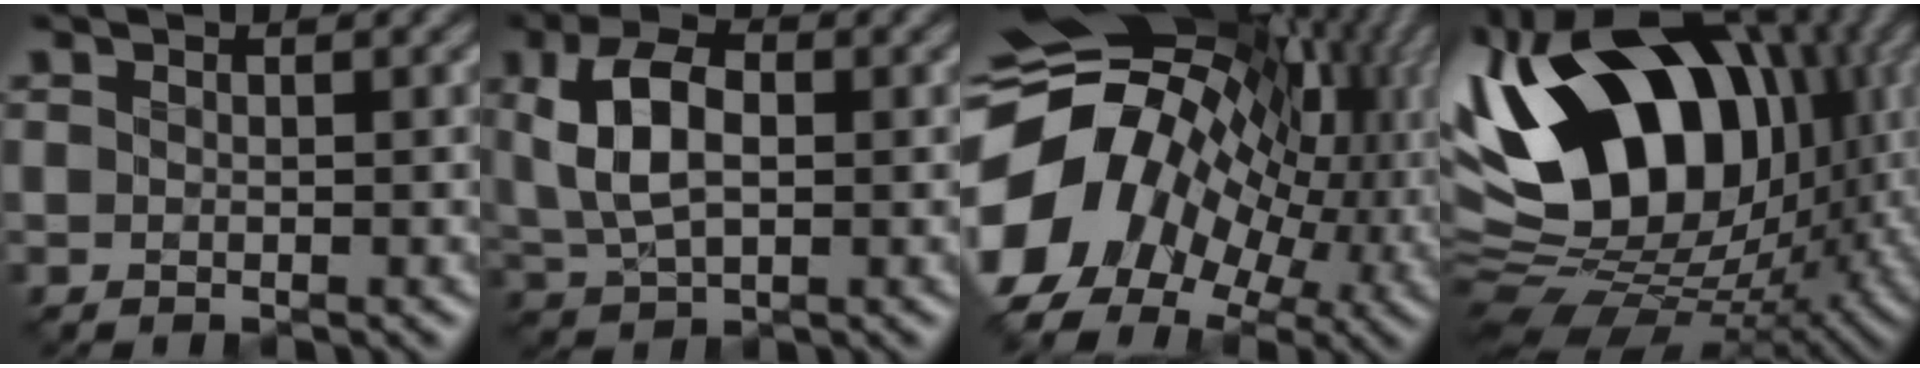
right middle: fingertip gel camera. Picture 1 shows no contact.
{"total": 6.0, "force": [0.5, 3.3, 5.0], "torque": [-0.096, 0.007, 0.003]}
{"total": 16.7, "force": [-2.3, 11.9, 11.4], "torque": [-0.226, -0.001, -0.042]}
{"total": 17.5, "force": [2.2, 11.7, 12.9], "torque": [-0.241, 0.036, 0.009]}